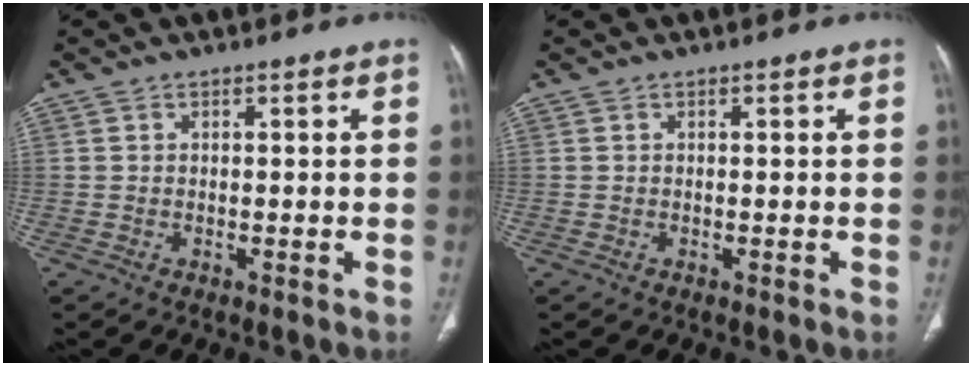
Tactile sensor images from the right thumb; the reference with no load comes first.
{"total": 0.0}